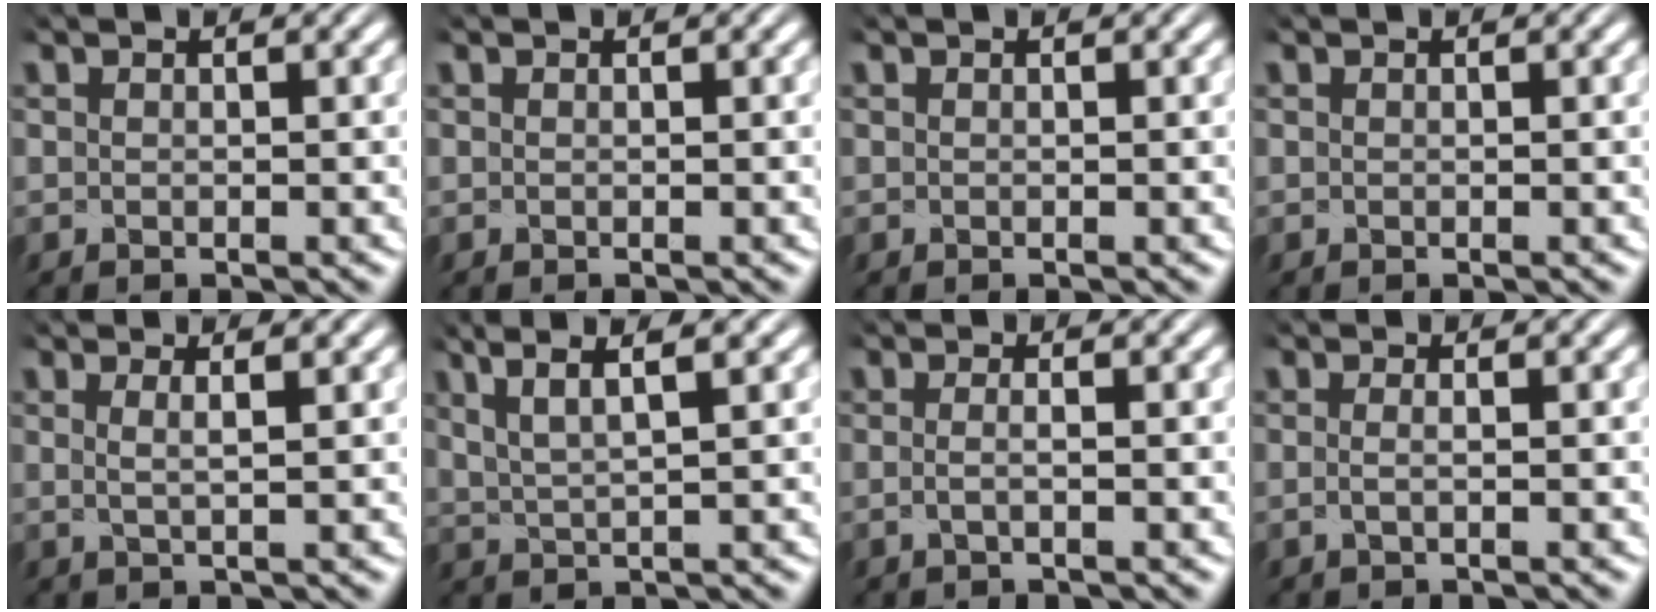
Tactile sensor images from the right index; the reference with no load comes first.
{"total": 0.0}
{"total": 0.0}
{"total": 0.0}
{"total": 1.7, "force": [0.4, 0.4, 1.6], "torque": [-0.036, -0.007, 0.011]}
{"total": 5.3, "force": [2.7, 2.7, 3.6], "torque": [-0.076, 0.009, 0.042]}
{"total": 1.5, "force": [-1.1, 0.3, 1.0], "torque": [-0.031, -0.007, -0.019]}
{"total": 1.1, "force": [-0.9, 0.2, 0.7], "torque": [-0.023, -0.006, -0.017]}